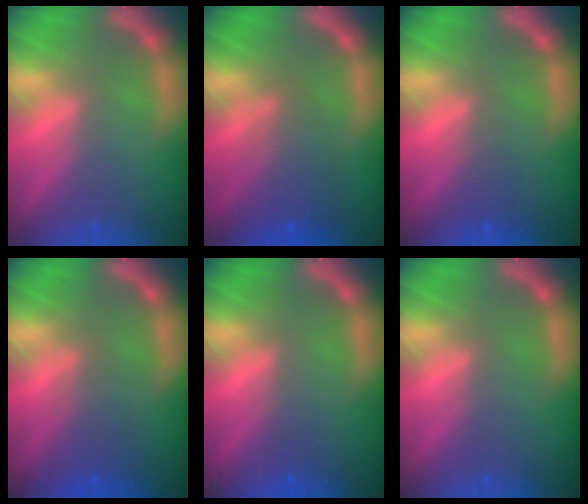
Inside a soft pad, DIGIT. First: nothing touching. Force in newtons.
{"total": 4.1}
{"total": 1.5}
{"total": 2.5}
{"total": 0.9}
{"total": 0.0}